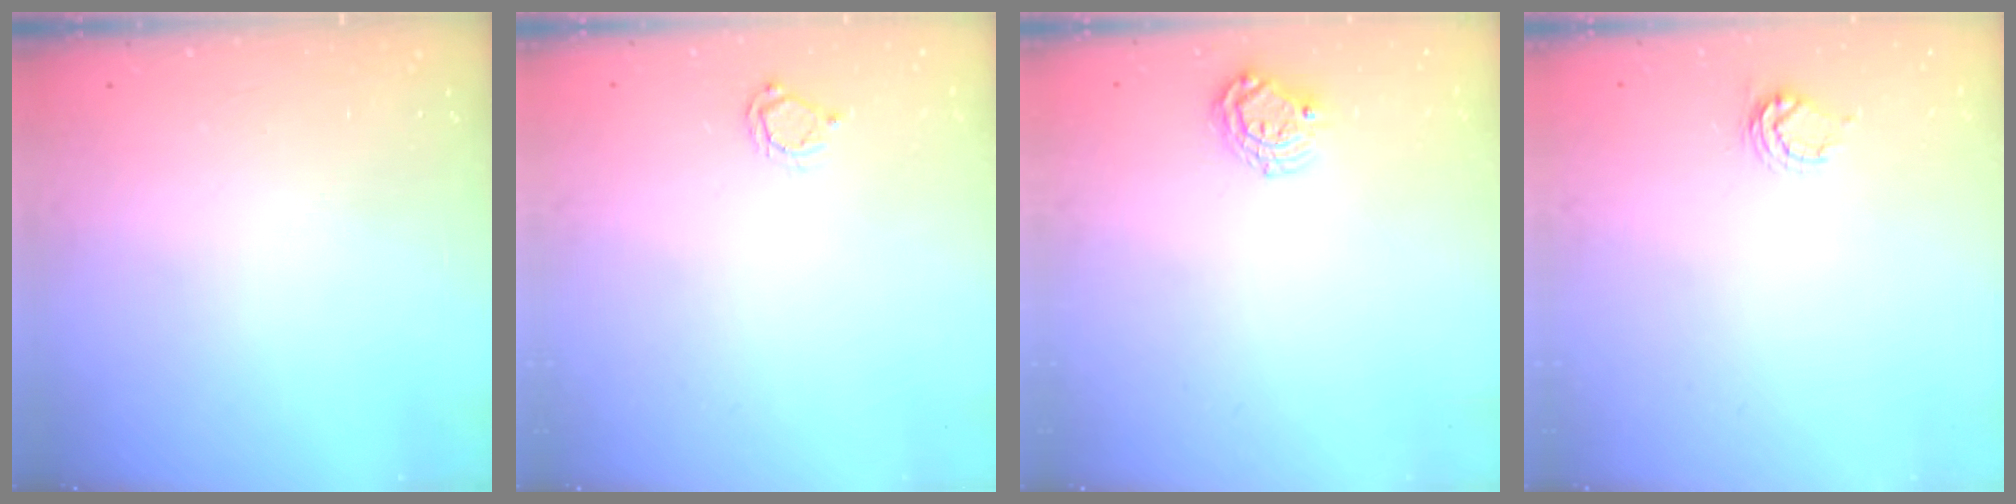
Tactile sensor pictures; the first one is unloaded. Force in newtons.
{"total": 3.8, "press": 3.7, "slide": 0.6}
{"total": 6.6, "press": 6.6, "slide": 0.2}
{"total": 4.9, "press": 4.8, "slide": 0.5}